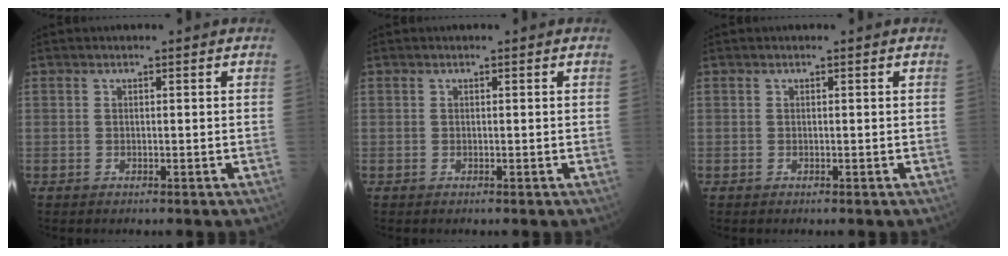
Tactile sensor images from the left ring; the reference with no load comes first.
{"total": 0.0}
{"total": 0.0}